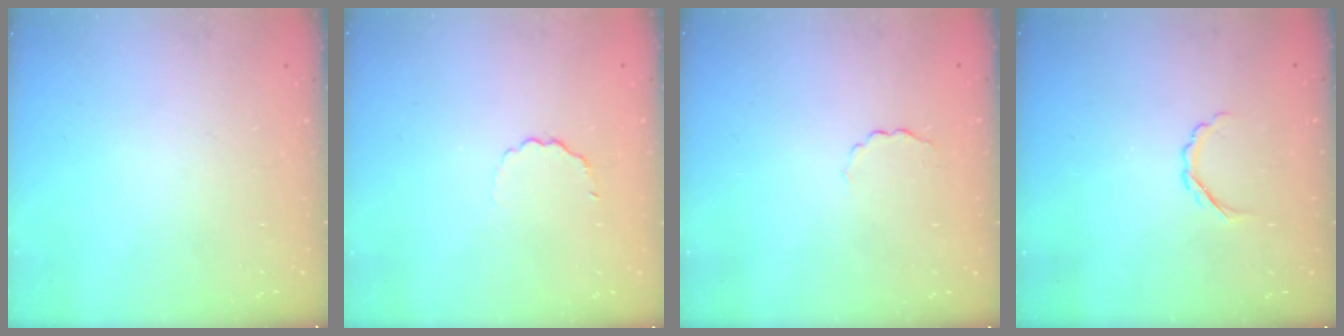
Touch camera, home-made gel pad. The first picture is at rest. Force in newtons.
{"total": 2.7, "press": 2.5, "slide": 0.9}
{"total": 2.0, "press": 1.9, "slide": 0.5}
{"total": 2.7, "press": 2.6, "slide": 0.7}